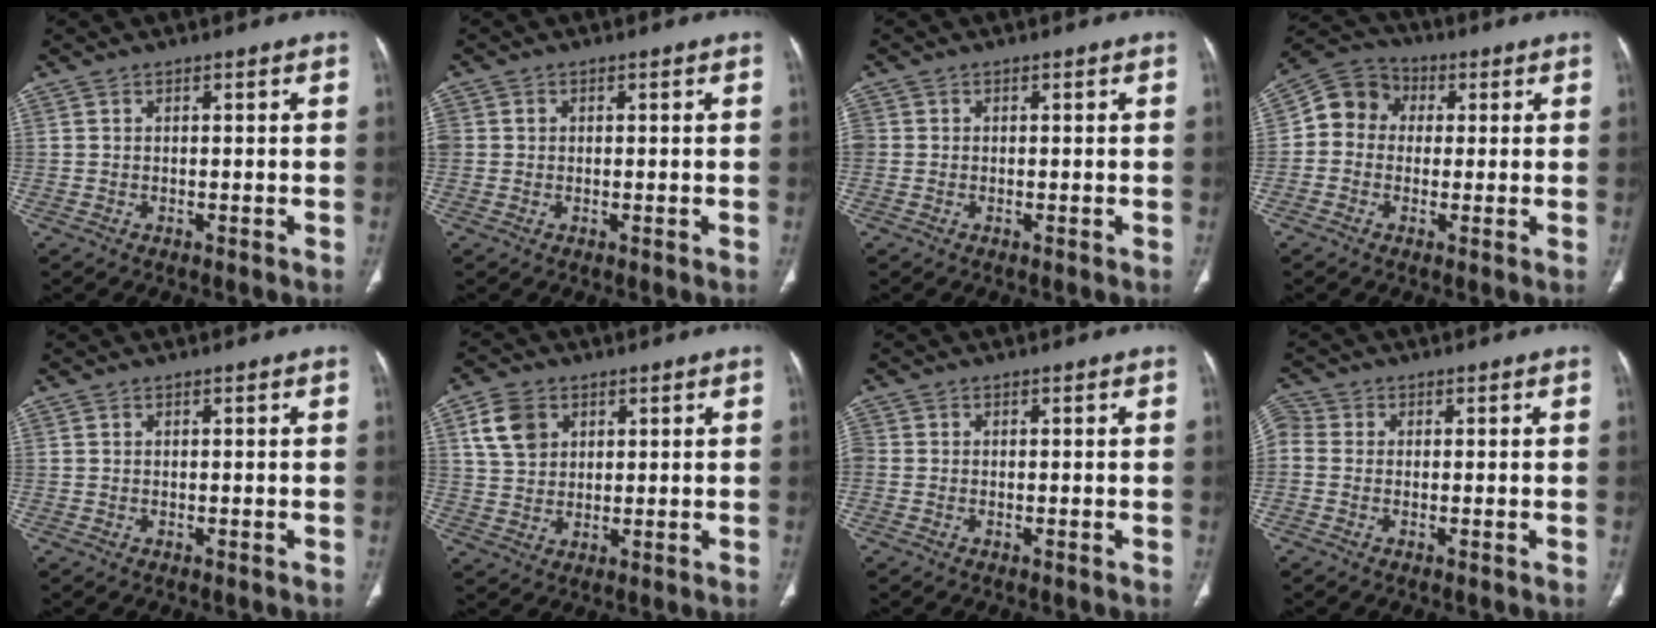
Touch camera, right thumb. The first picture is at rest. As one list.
[{"total": 1.7, "force": [0.2, 1.6, 0.7], "torque": [-0.013, 0.008, 0.009]}, {"total": 1.4, "force": [0.0, 1.3, 0.7], "torque": [-0.019, 0.006, -0.002]}, {"total": 8.3, "force": [0.5, 7.4, 3.6], "torque": [-0.043, 0.024, -0.008]}, {"total": 0.0}, {"total": 7.3, "force": [2.9, 5.6, 3.7], "torque": [-0.050, -0.004, 0.058]}, {"total": 1.4, "force": [-0.4, 0.8, 1.0], "torque": [-0.035, -0.002, -0.015]}, {"total": 3.6, "force": [-0.1, 2.8, 2.2], "torque": [-0.056, 0.009, -0.014]}]